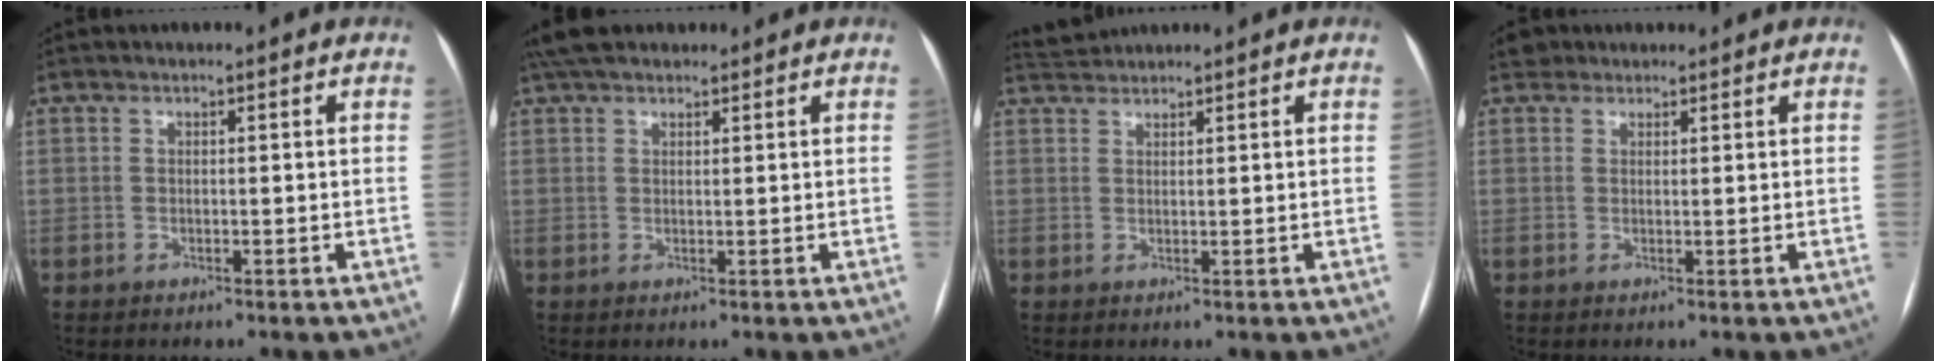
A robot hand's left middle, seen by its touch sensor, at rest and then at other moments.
{"total": 6.4, "force": [5.3, 2.4, 2.7], "torque": [-0.045, 0.037, 0.094]}
{"total": 2.6, "force": [2.5, -0.1, -0.2], "torque": [-0.007, 0.016, 0.054]}
{"total": 2.5, "force": [2.0, 1.6, 0.0], "torque": [0.009, 0.020, 0.027]}